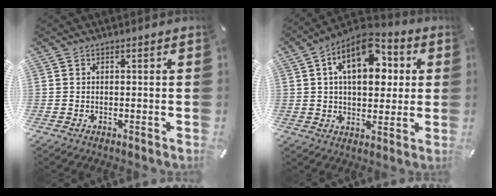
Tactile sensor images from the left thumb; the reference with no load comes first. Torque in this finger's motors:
{"motor_torque": [1.68, 2.86, 2.29, -0.48, 0.26]}